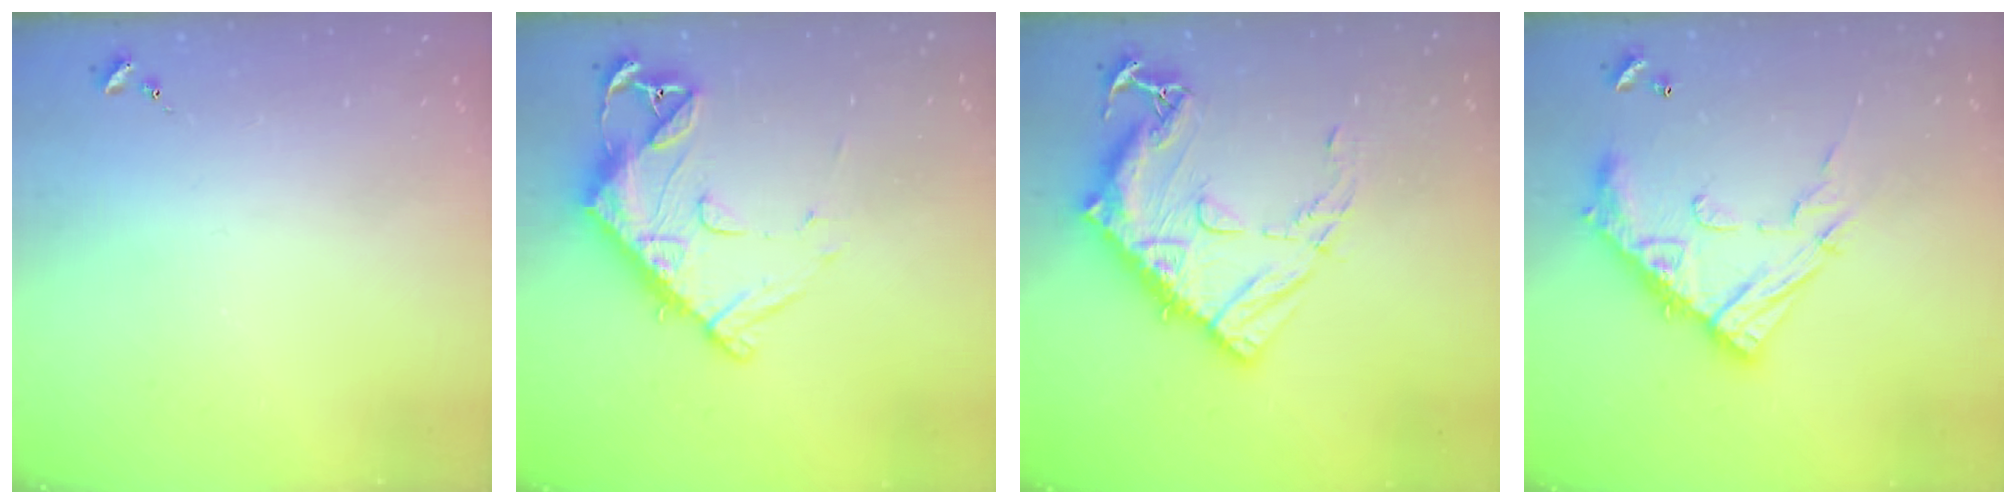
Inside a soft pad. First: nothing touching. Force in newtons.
{"total": 15.0, "press": 14.9, "slide": 1.6}
{"total": 19.9, "press": 19.8, "slide": 1.7}
{"total": 18.0, "press": 18.0, "slide": 1.4}